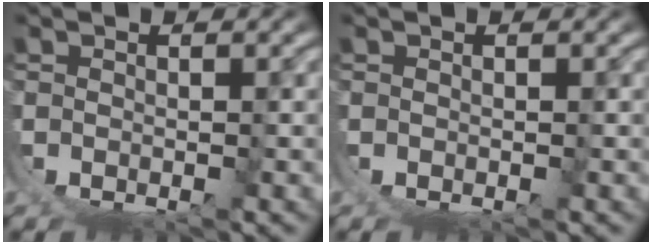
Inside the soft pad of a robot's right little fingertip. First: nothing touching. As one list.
[{"total": 0.0}]